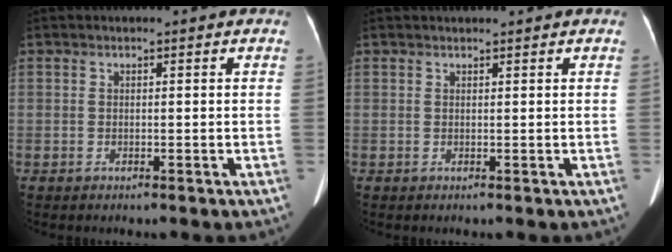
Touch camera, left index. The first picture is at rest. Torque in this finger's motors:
{"motor_torque": [-0.05, 0.02, 0.00, 0.00]}